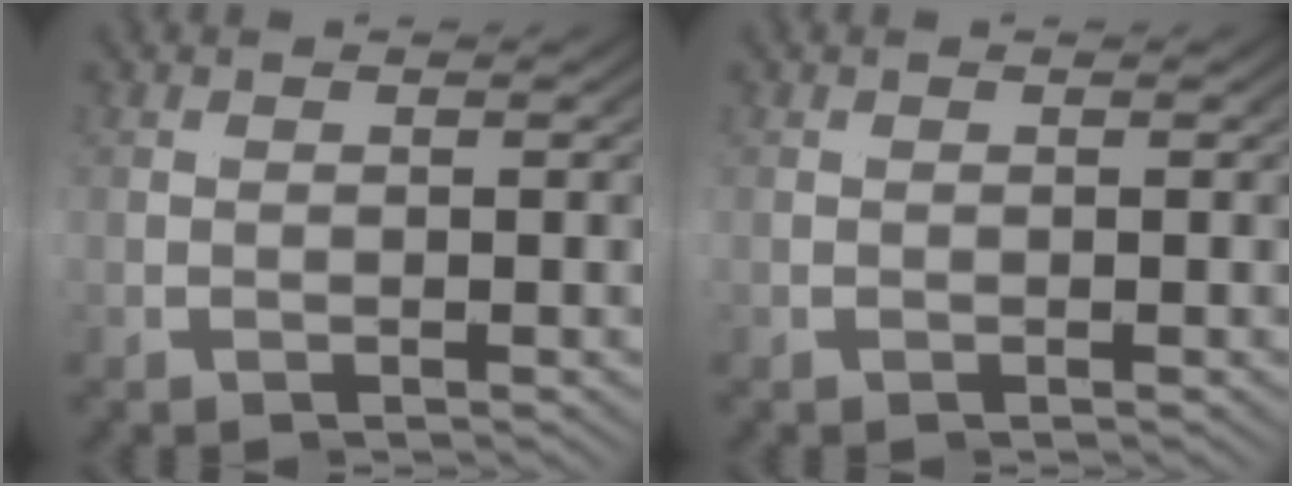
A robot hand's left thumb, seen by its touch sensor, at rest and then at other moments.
{"total": 0.0}